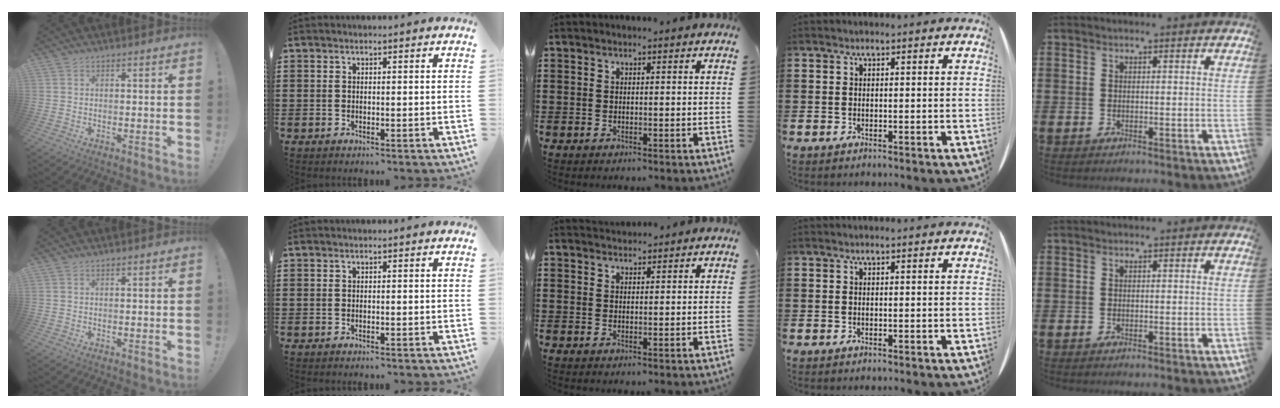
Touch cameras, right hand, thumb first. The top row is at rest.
{"middle": {"total": 1.4, "force": [1.4, 0.2, -0.2], "torque": [0.000, 0.001, 0.027]}}